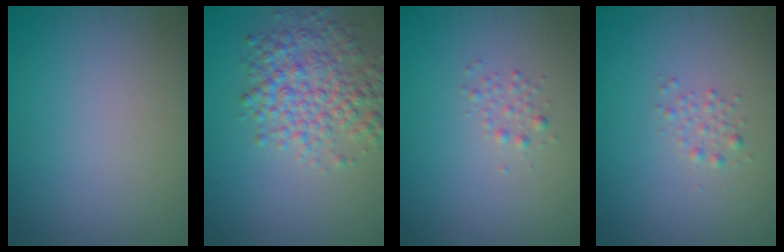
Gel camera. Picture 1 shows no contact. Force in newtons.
{"total": 5.1, "press": 5.1, "slide": 0.1}
{"total": 1.1, "press": 1.1, "slide": 0.0}
{"total": 1.1, "press": 1.1, "slide": 0.0}